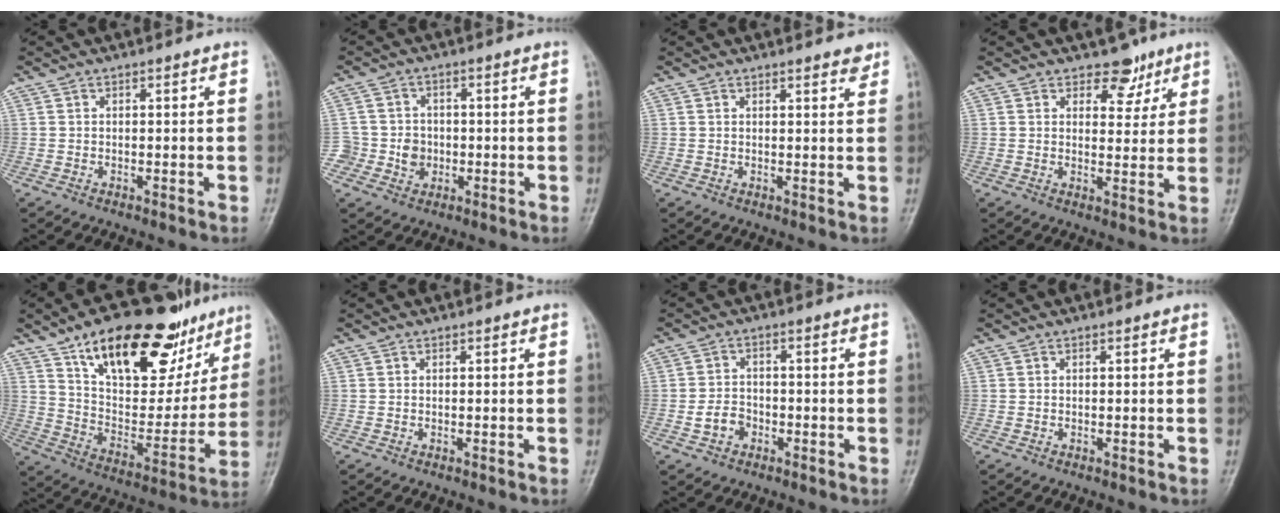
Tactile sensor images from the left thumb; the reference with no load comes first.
{"total": 5.8, "force": [-1.2, 5.5, 1.4], "torque": [0.009, 0.013, -0.017]}
{"total": 2.3, "force": [1.9, 0.6, 1.1], "torque": [-0.004, -0.010, 0.023]}
{"total": 5.1, "force": [3.6, 3.3, 1.7], "torque": [0.011, -0.020, 0.050]}
{"total": 27.8, "force": [17.0, 13.0, 17.7], "torque": [-0.216, -0.042, 0.270]}
{"total": 0.0}
{"total": 4.2, "force": [-1.6, 3.3, 2.0], "torque": [-0.024, 0.017, -0.031]}
{"total": 0.0}